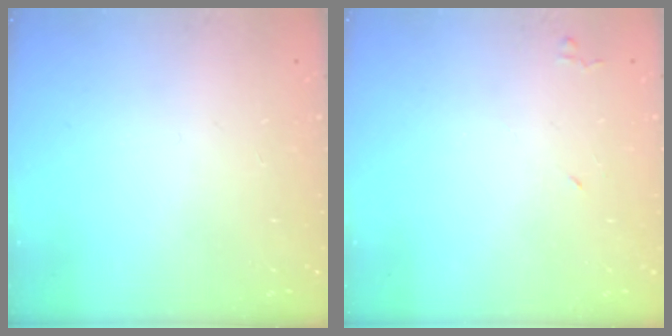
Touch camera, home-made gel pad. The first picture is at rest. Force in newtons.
{"total": 4.0, "press": 3.9, "slide": 0.7}